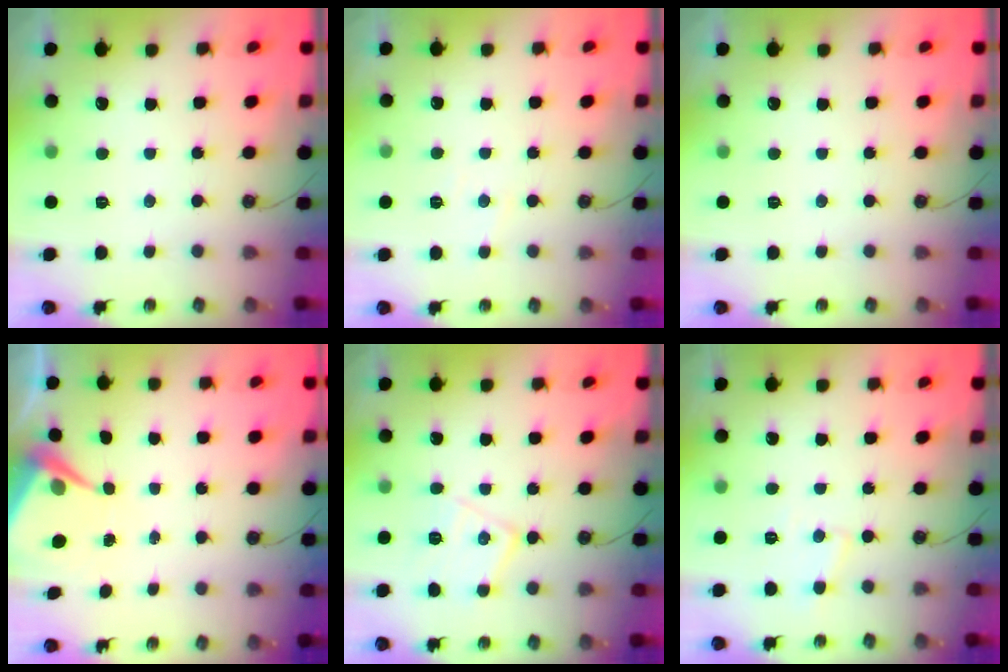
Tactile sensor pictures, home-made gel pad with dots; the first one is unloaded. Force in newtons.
{"total": 3.6, "press": 3.5, "slide": 0.6}
{"total": 0.0}
{"total": 6.1, "press": 6.1, "slide": 0.3}
{"total": 11.6, "press": 11.6, "slide": 0.3}
{"total": 5.7, "press": 5.7, "slide": 0.4}